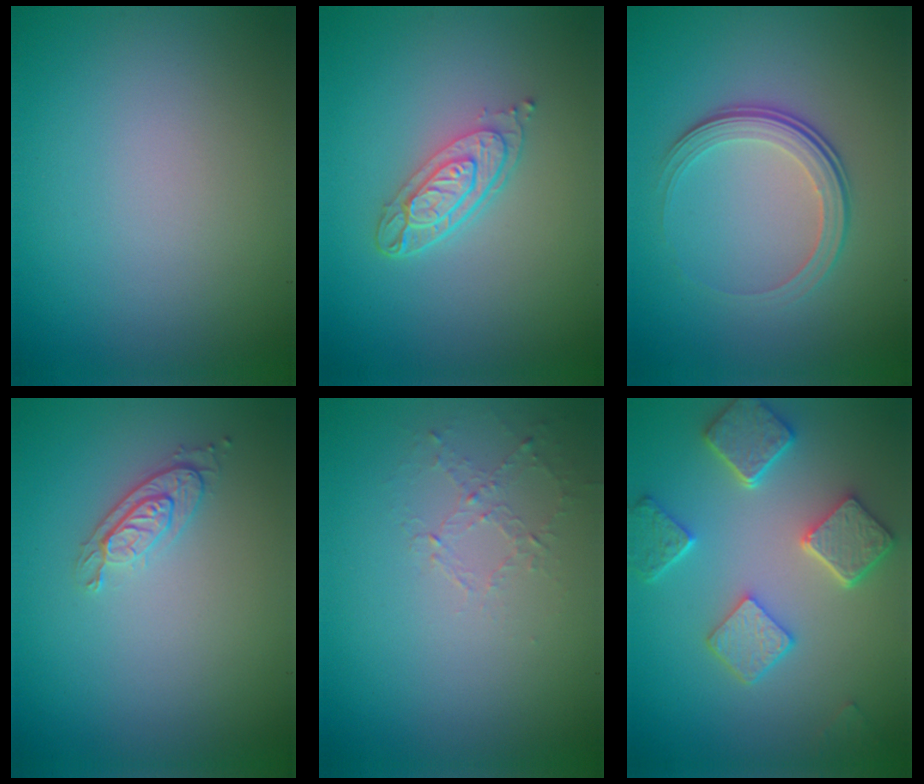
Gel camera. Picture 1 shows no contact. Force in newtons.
{"total": 3.9, "press": 2.8, "slide": 2.6}
{"total": 3.6, "press": 2.5, "slide": 2.6}
{"total": 2.0, "press": 1.8, "slide": 0.9}
{"total": 1.0, "press": 0.4, "slide": 0.9}
{"total": 5.8, "press": 4.5, "slide": 3.6}